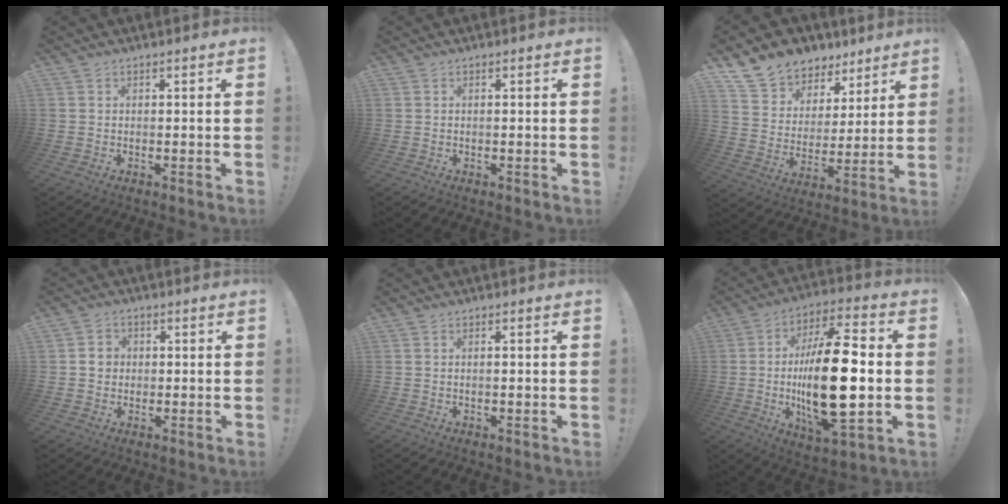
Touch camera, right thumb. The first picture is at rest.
{"total": 0.0}
{"total": 11.0, "force": [8.4, 6.9, 1.8], "torque": [-0.043, -0.066, 0.161]}
{"total": 4.1, "force": [0.1, 3.8, 1.5], "torque": [-0.009, 0.002, -0.001]}
{"total": 0.8, "force": [-0.3, 0.0, 0.8], "torque": [-0.011, -0.002, -0.006]}
{"total": 25.3, "force": [-1.7, 8.8, 23.6], "torque": [-0.428, -0.003, -0.031]}